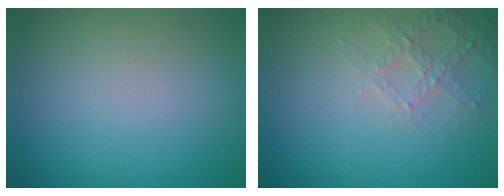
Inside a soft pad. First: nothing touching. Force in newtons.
{"total": 2.6, "press": 2.5, "slide": 0.8}